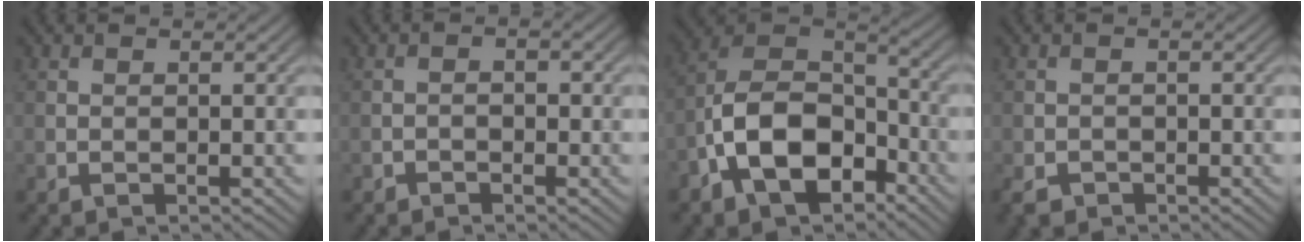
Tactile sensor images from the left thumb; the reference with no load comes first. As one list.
[{"total": 1.2, "force": [-0.8, 0.5, 0.7], "torque": [-0.012, 0.003, -0.017]}, {"total": 12.3, "force": [-5.5, 7.3, 8.2], "torque": [-0.172, 0.000, -0.123]}, {"total": 1.9, "force": [-1.3, 1.2, 0.7], "torque": [-0.016, -0.005, -0.029]}]